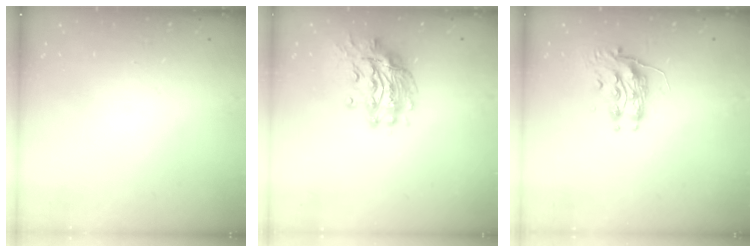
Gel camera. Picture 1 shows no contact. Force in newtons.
{"total": 12.3, "press": 12.2, "slide": 1.6}
{"total": 8.5, "press": 8.5, "slide": 0.3}